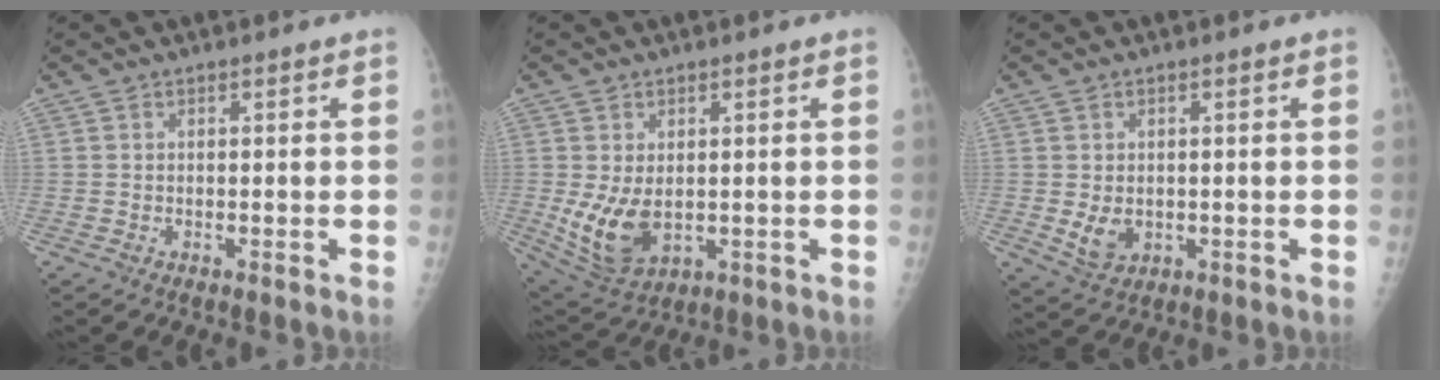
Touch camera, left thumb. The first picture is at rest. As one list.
[{"total": 9.1, "force": [-0.5, 5.8, 6.9], "torque": [-0.124, -0.016, 0.010]}, {"total": 4.4, "force": [-0.3, 3.3, 2.9], "torque": [-0.039, -0.007, 0.006]}]